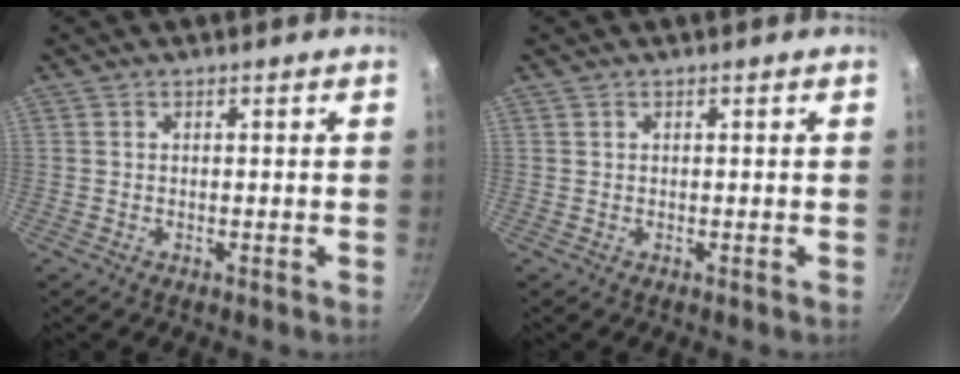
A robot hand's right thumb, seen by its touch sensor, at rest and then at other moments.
{"total": 0.0}